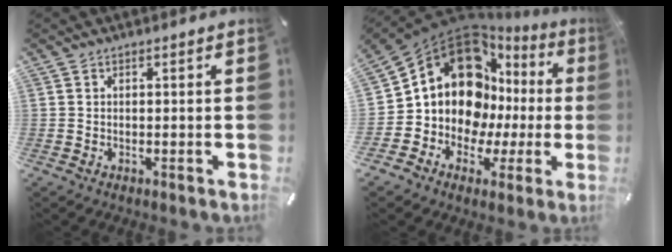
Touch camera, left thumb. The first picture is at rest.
{"total": 16.3, "force": [3.5, 13.3, 8.7], "torque": [-0.147, -0.042, 0.065]}